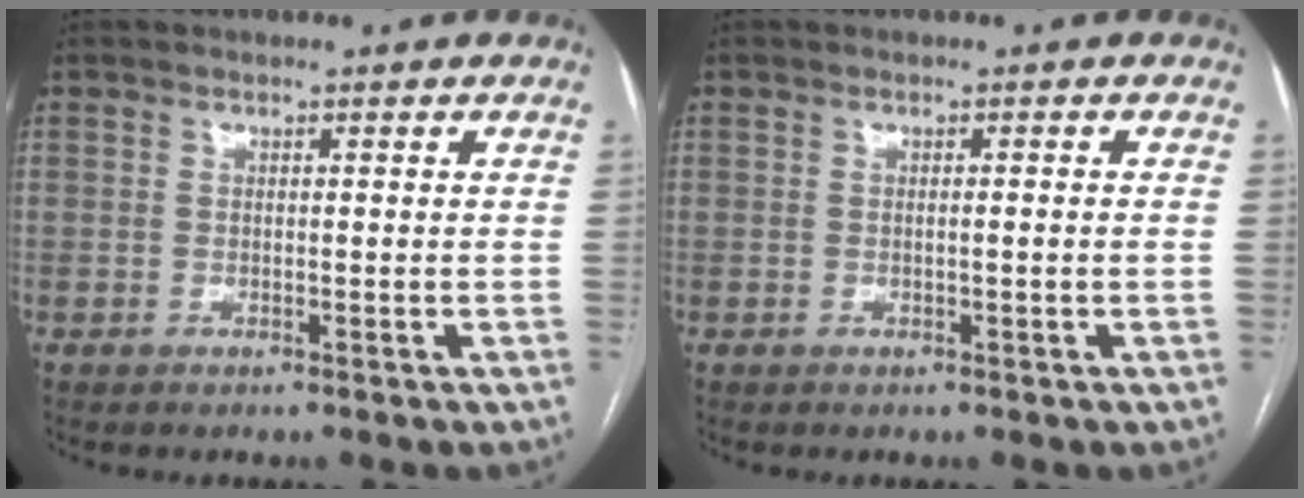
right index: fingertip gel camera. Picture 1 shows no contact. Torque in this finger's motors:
{"motor_torque": [-0.19, 0.05, -0.04, -0.01]}